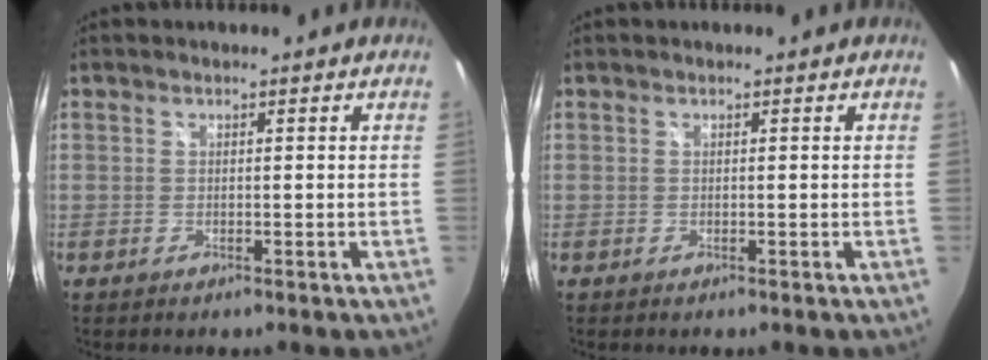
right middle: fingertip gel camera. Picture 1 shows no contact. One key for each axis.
{"total": 0.0}